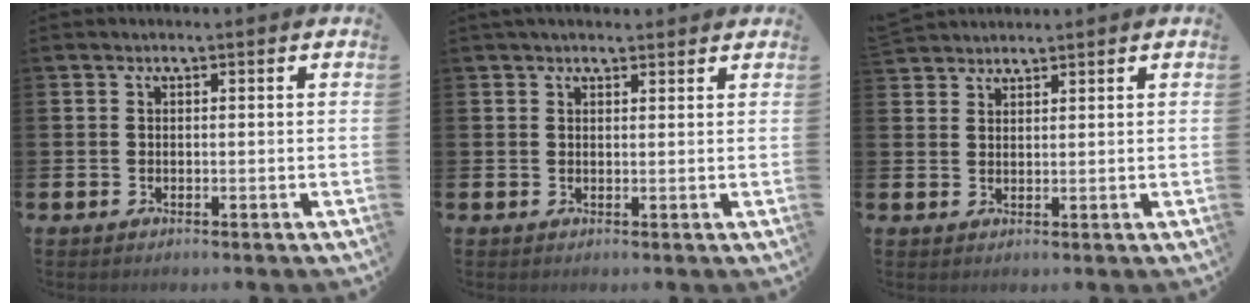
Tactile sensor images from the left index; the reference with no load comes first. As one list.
[{"total": 1.8, "force": [1.7, 0.6, 0.4], "torque": [-0.001, -0.002, 0.029]}, {"total": 2.4, "force": [2.3, 0.4, -0.3], "torque": [0.008, -0.008, 0.043]}]